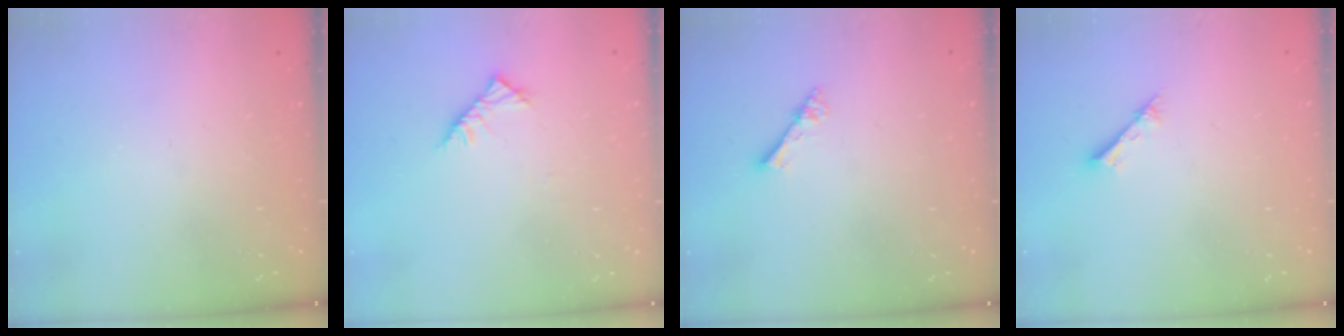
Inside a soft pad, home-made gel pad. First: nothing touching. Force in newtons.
{"total": 4.5, "press": 4.5, "slide": 0.9}
{"total": 1.8, "press": 1.8, "slide": 0.1}
{"total": 1.6, "press": 1.6, "slide": 0.2}